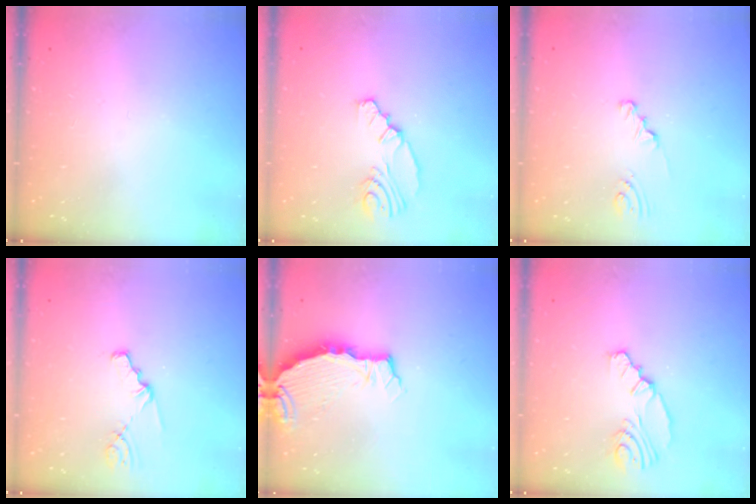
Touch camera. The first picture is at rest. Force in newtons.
{"total": 5.9, "press": 4.0, "slide": 4.3}
{"total": 1.7, "press": 1.7, "slide": 0.2}
{"total": 1.8, "press": 1.8, "slide": 0.2}
{"total": 5.7, "press": 5.7, "slide": 0.4}
{"total": 5.9, "press": 4.0, "slide": 4.3}